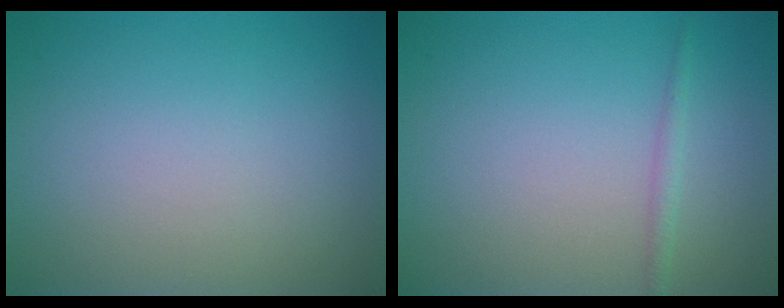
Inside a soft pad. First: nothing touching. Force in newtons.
{"total": 1.1, "press": 1.1, "slide": 0.1}